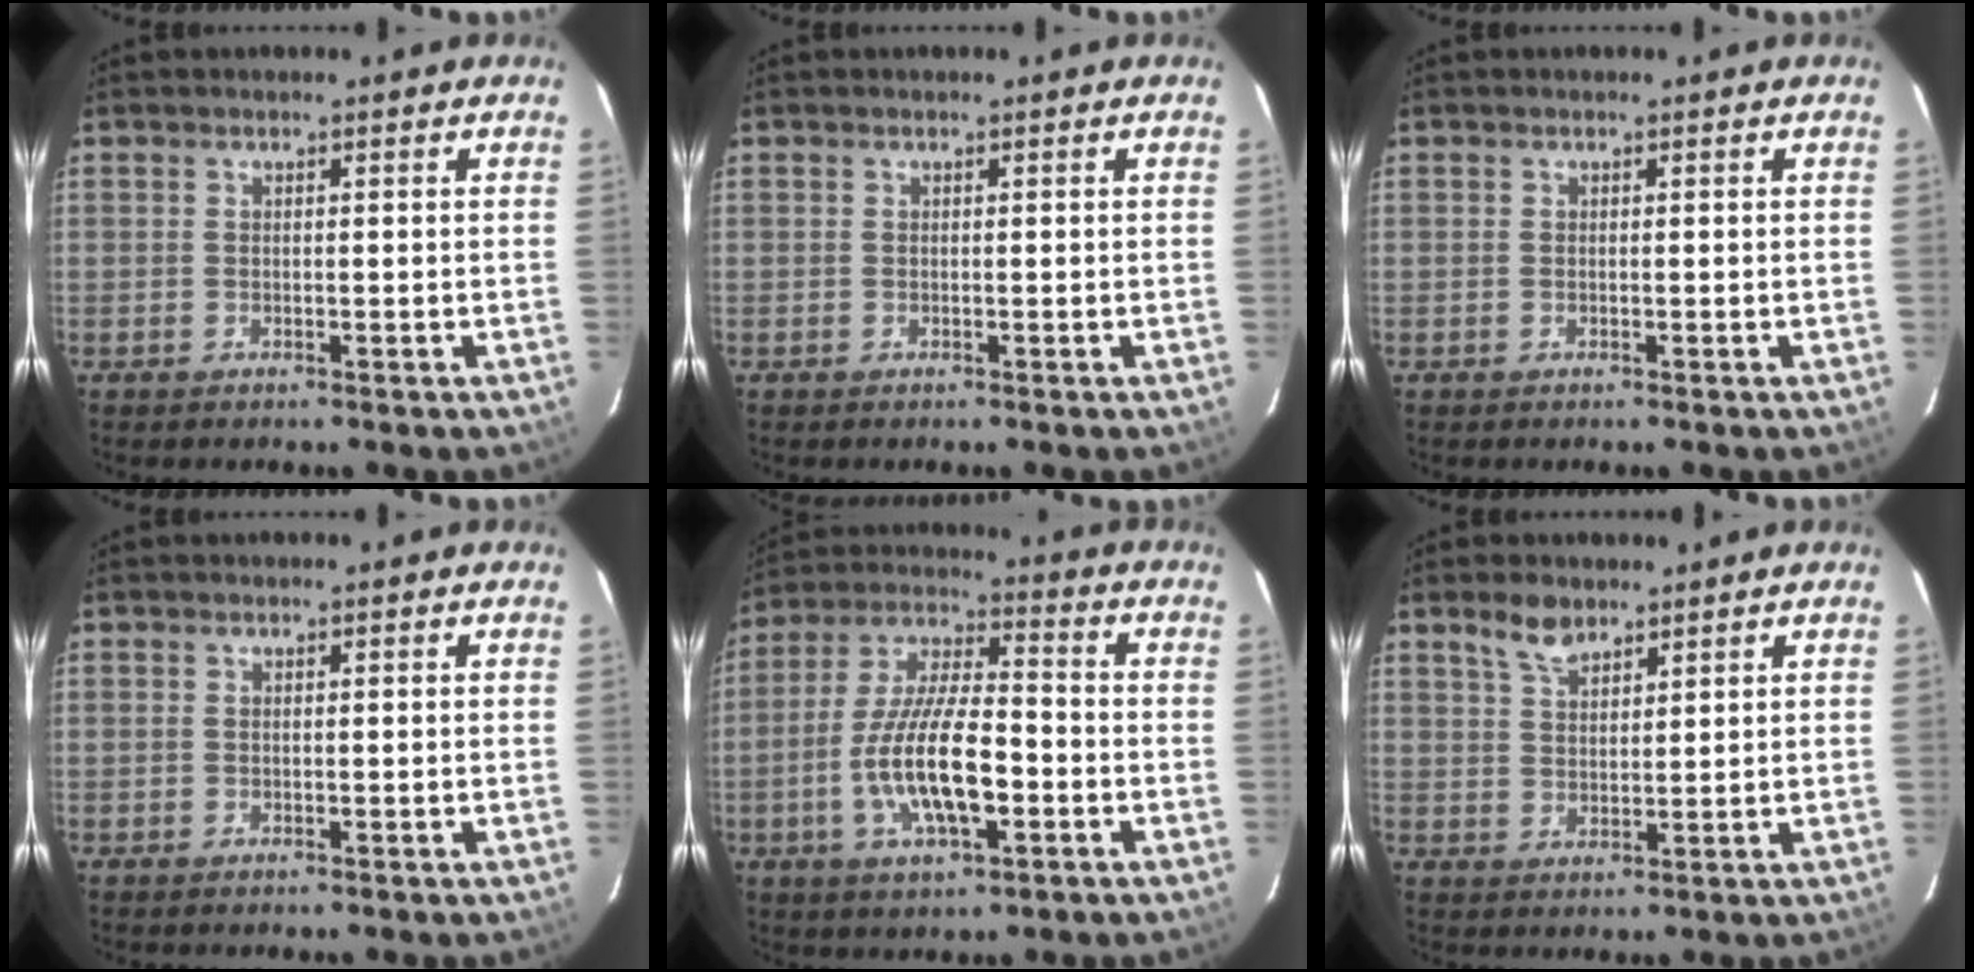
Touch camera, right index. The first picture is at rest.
{"total": 0.0}
{"total": 0.0}
{"total": 0.0}
{"total": 14.8, "force": [-4.3, 4.7, 13.4], "torque": [-0.269, -0.006, -0.077]}
{"total": 4.5, "force": [3.5, 2.0, 2.2], "torque": [-0.038, 0.007, 0.066]}